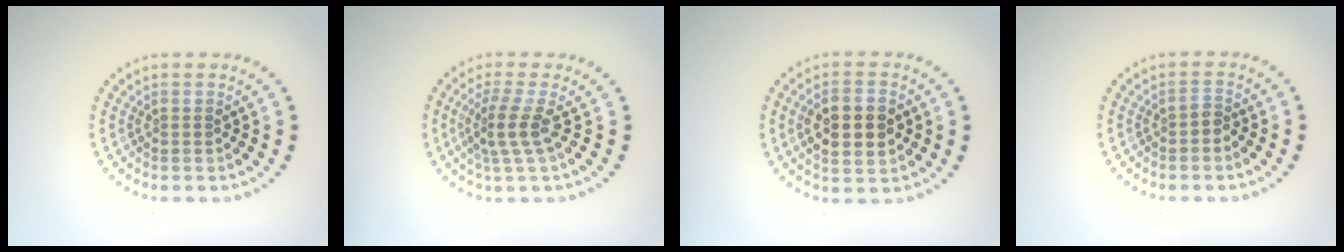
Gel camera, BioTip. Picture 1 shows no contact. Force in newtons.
{"total": 2.8, "press": 2.0, "slide": 2.0}
{"total": 4.9, "press": 4.9, "slide": 0.2}
{"total": 1.0, "press": 0.8, "slide": 0.7}